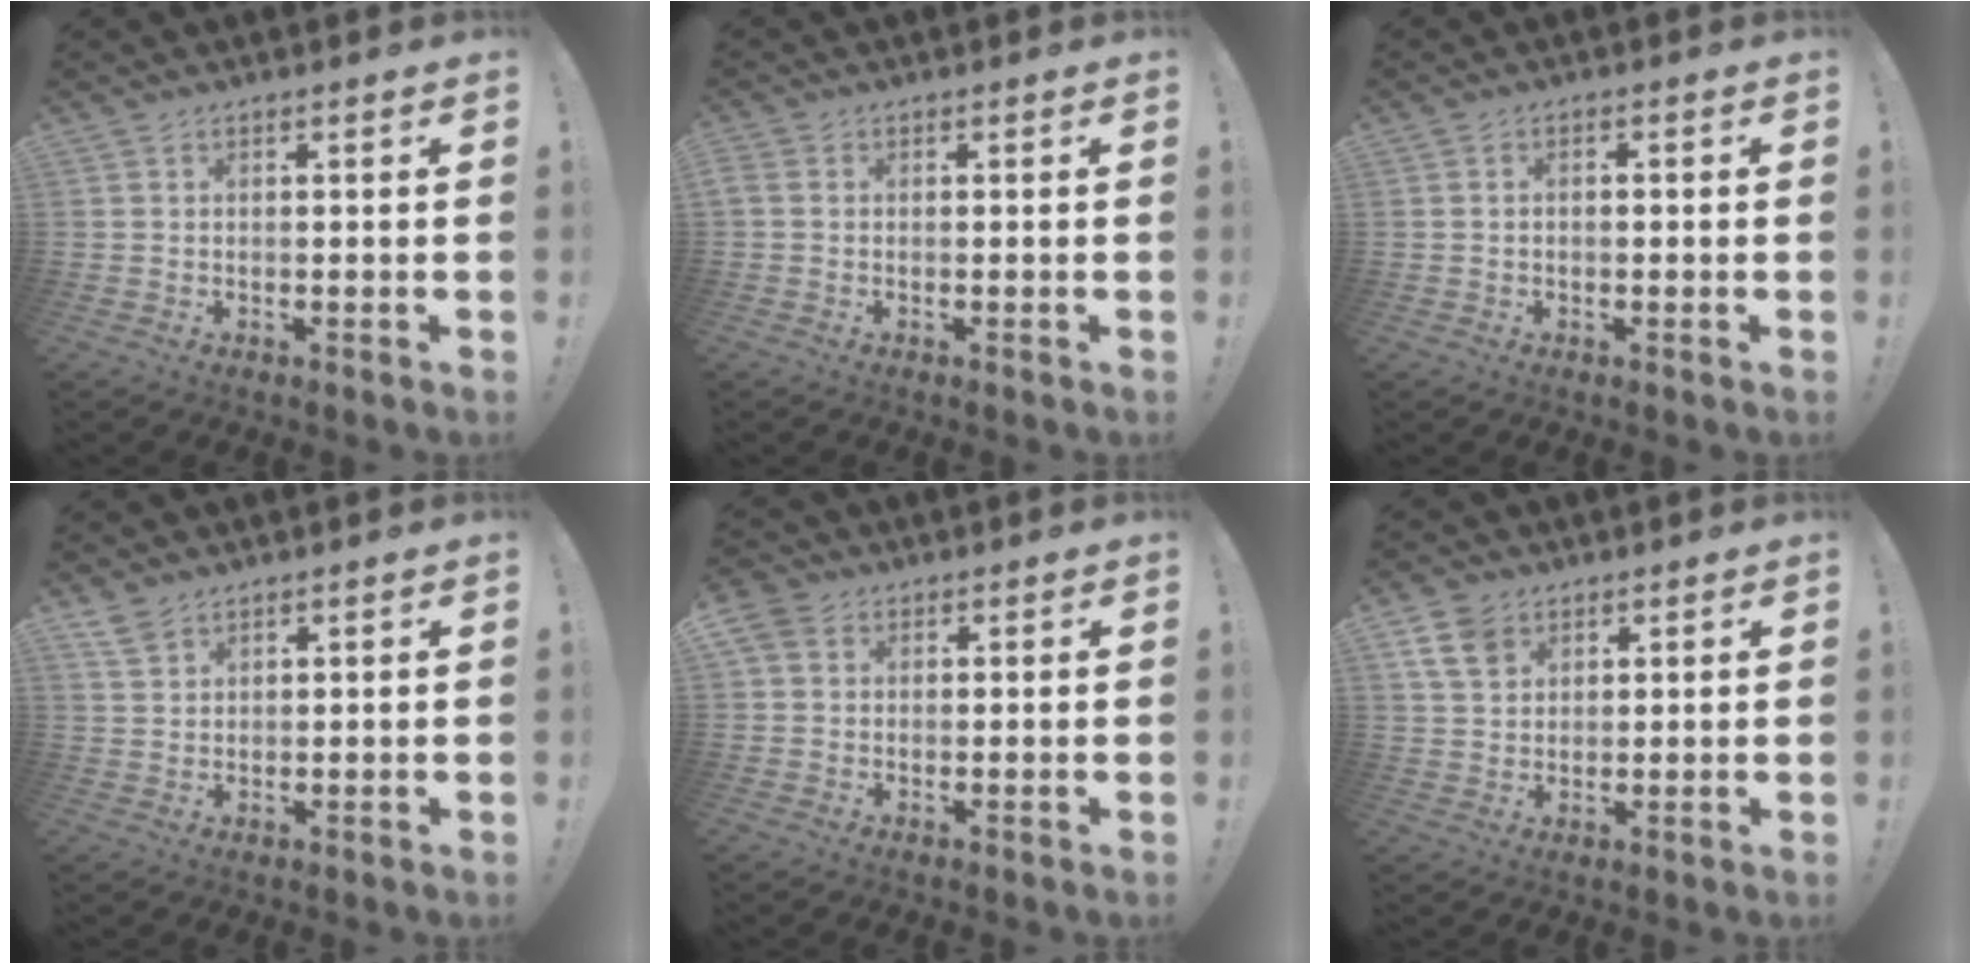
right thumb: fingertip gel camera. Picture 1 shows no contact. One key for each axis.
{"total": 1.0, "fx": -0.1, "fy": 0.6, "fz": 0.8, "tx": -0.022, "ty": 0.005, "tz": 0.000}
{"total": 1.5, "fx": -0.7, "fy": 0.9, "fz": 0.9, "tx": -0.023, "ty": 0.008, "tz": -0.011}
{"total": 3.7, "fx": 2.9, "fy": 1.6, "fz": 1.5, "tx": -0.019, "ty": -0.019, "tz": 0.055}
{"total": 5.0, "fx": 2.1, "fy": 3.8, "fz": 2.5, "tx": -0.048, "ty": 0.002, "tz": 0.044}
{"total": 7.8, "fx": 4.4, "fy": 5.2, "fz": 3.8, "tx": -0.062, "ty": -0.014, "tz": 0.090}